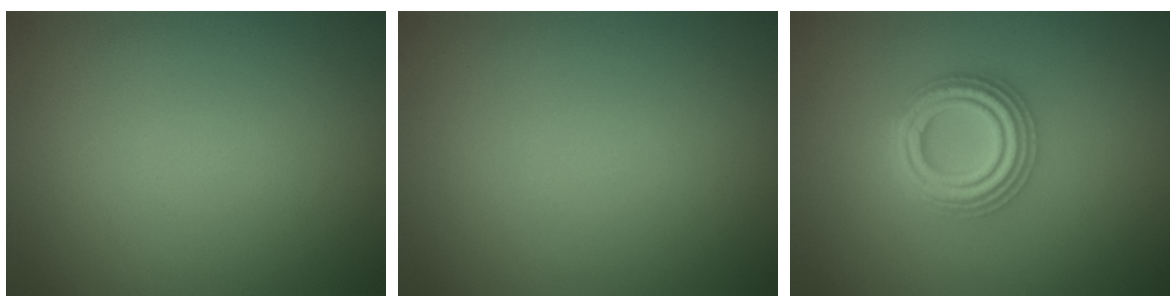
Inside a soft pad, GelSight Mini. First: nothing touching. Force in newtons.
{"total": 0.0}
{"total": 4.0, "press": 4.0, "slide": 0.8}